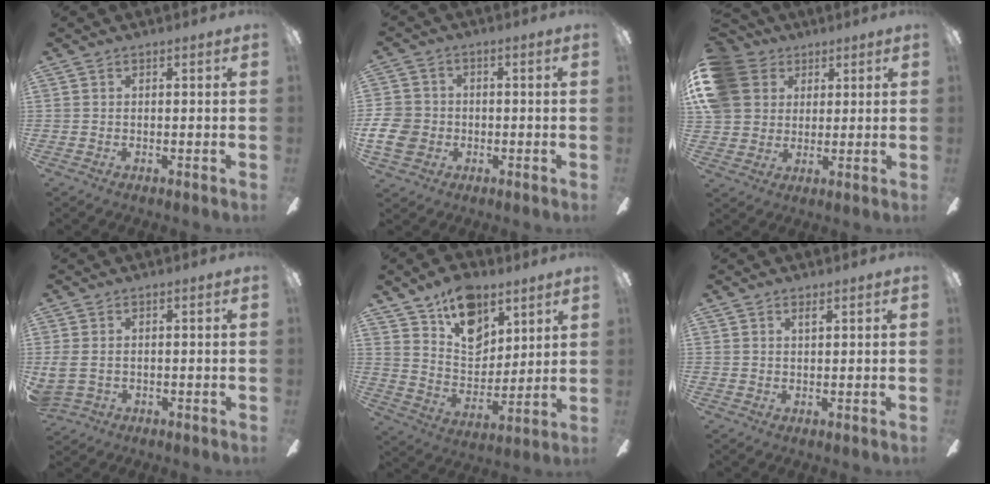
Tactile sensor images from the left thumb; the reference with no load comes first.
{"total": 8.8, "force": [-1.4, 7.7, 4.0], "torque": [-0.107, 0.017, -0.027]}
{"total": 13.2, "force": [4.9, 11.1, 5.3], "torque": [-0.123, -0.005, 0.100]}
{"total": 3.4, "force": [0.4, 2.6, 2.2], "torque": [-0.058, 0.001, 0.005]}
{"total": 15.5, "force": [10.1, 9.3, 7.2], "torque": [-0.118, -0.054, 0.190]}
{"total": 1.2, "force": [1.2, 0.2, 0.3], "torque": [-0.001, -0.007, 0.021]}